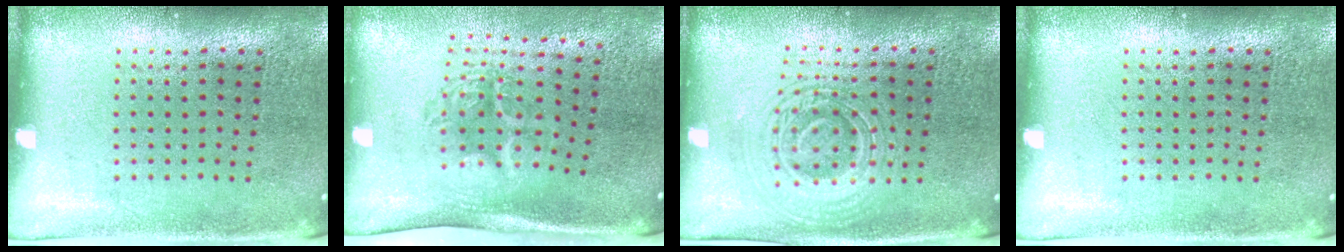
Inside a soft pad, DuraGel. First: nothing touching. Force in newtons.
{"total": 1.8, "press": 1.3, "slide": 1.3}
{"total": 2.8, "press": 2.8, "slide": 0.4}
{"total": 0.0}